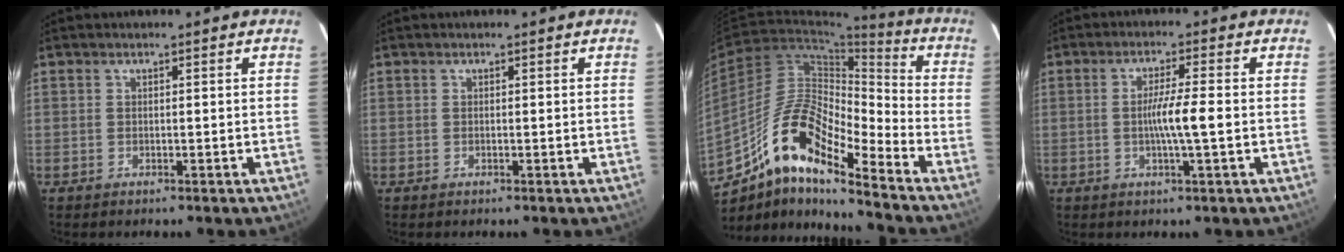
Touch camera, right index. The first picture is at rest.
{"total": 0.0}
{"total": 15.4, "force": [-9.9, 3.5, 11.3], "torque": [-0.207, 0.029, -0.170]}
{"total": 5.2, "force": [-0.7, -0.5, 5.2], "torque": [-0.092, -0.003, -0.015]}